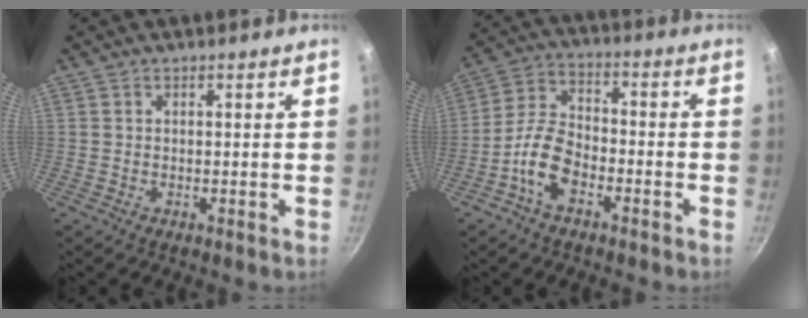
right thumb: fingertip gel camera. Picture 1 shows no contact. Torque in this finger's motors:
{"motor_torque": [0.05, 0.18, 1.02, -0.57, 0.07]}